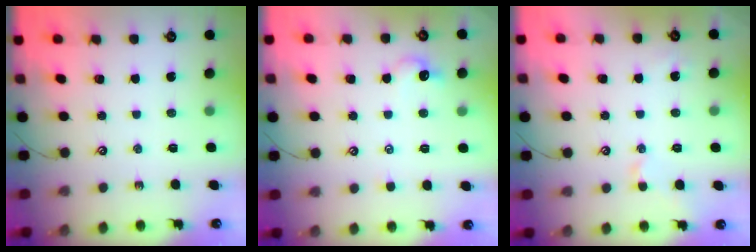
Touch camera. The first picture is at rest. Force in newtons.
{"total": 1.2, "press": 1.0, "slide": 0.7}
{"total": 1.7, "press": 1.6, "slide": 0.6}